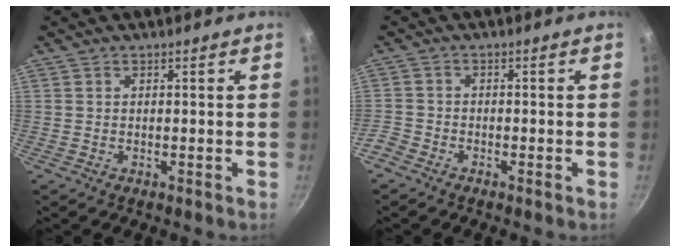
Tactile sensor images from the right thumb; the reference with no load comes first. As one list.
[{"total": 3.0, "force": [-2.4, 1.5, 1.1], "torque": [-0.038, 0.014, -0.056]}]